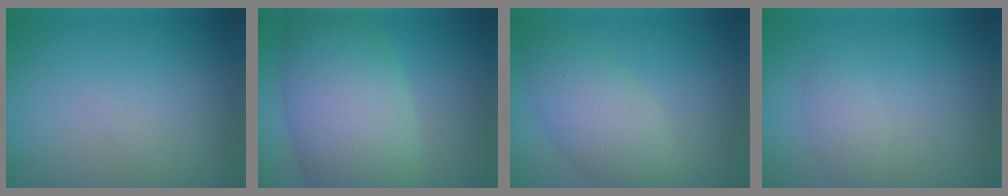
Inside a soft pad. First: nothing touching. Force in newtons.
{"total": 9.8, "press": 9.8, "slide": 0.3}
{"total": 4.8, "press": 4.8, "slide": 0.2}
{"total": 1.4, "press": 1.4, "slide": 0.1}